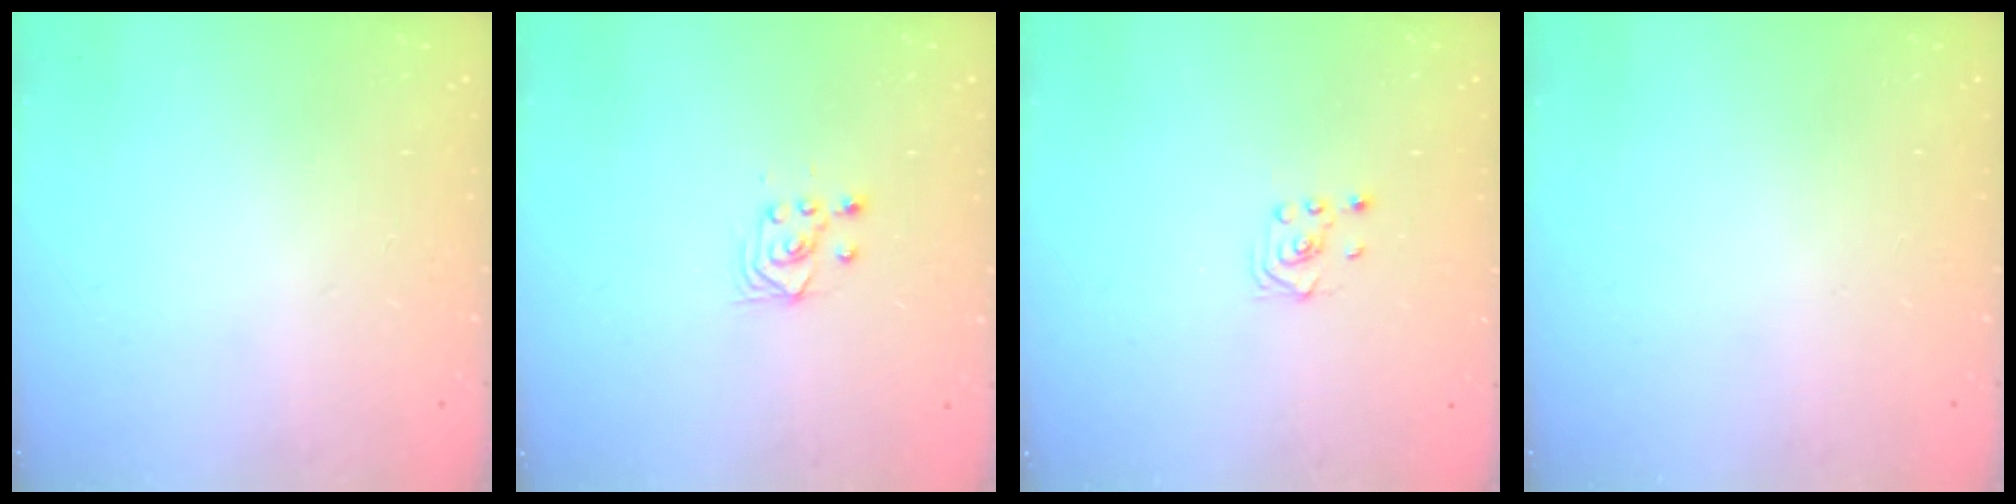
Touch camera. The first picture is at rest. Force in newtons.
{"total": 3.6, "press": 3.2, "slide": 1.6}
{"total": 1.6, "press": 1.4, "slide": 0.9}
{"total": 0.0}